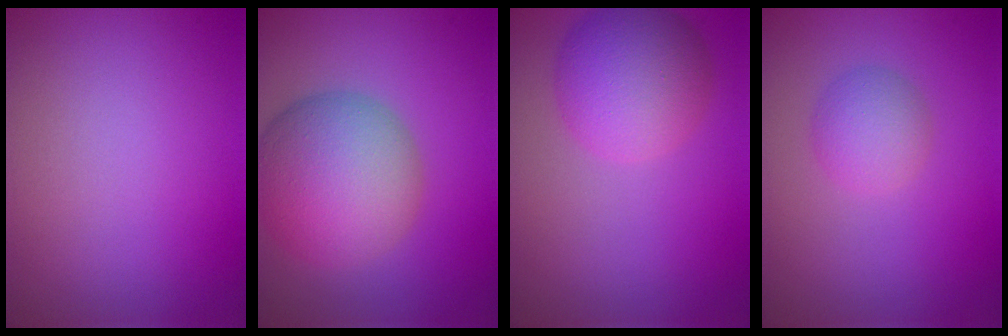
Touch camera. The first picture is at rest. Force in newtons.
{"total": 8.5, "press": 8.4, "slide": 0.3}
{"total": 5.5, "press": 5.5, "slide": 0.2}
{"total": 2.3, "press": 2.3, "slide": 0.1}